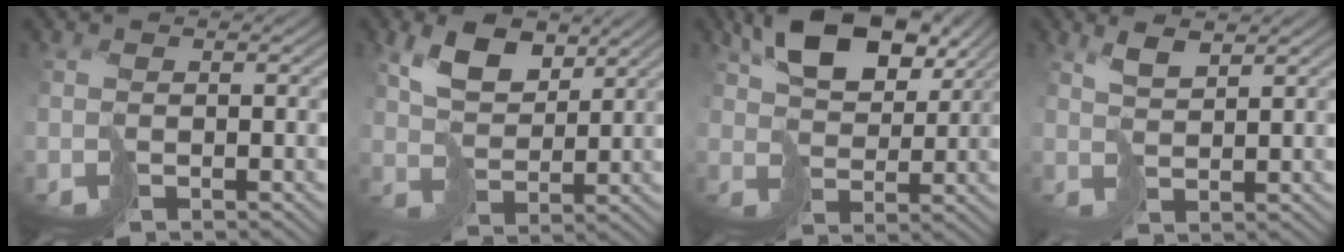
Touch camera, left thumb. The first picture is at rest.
{"total": 6.7, "force": [3.8, 3.6, 4.2], "torque": [-0.091, 0.000, 0.071]}
{"total": 9.8, "force": [5.2, 5.4, 6.4], "torque": [-0.127, 0.009, 0.099]}
{"total": 3.0, "force": [2.1, 0.7, 2.0], "torque": [-0.048, 0.002, 0.044]}